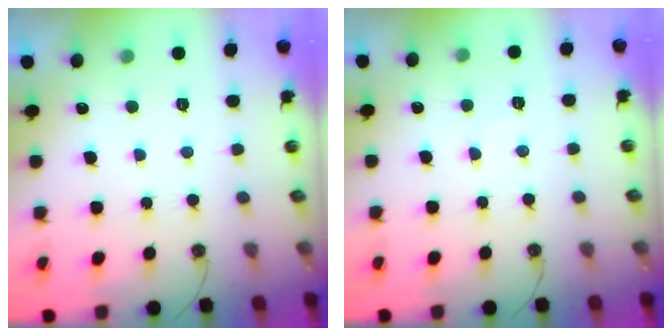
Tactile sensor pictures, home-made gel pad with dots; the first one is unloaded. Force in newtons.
{"total": 5.6, "press": 5.5, "slide": 0.8}